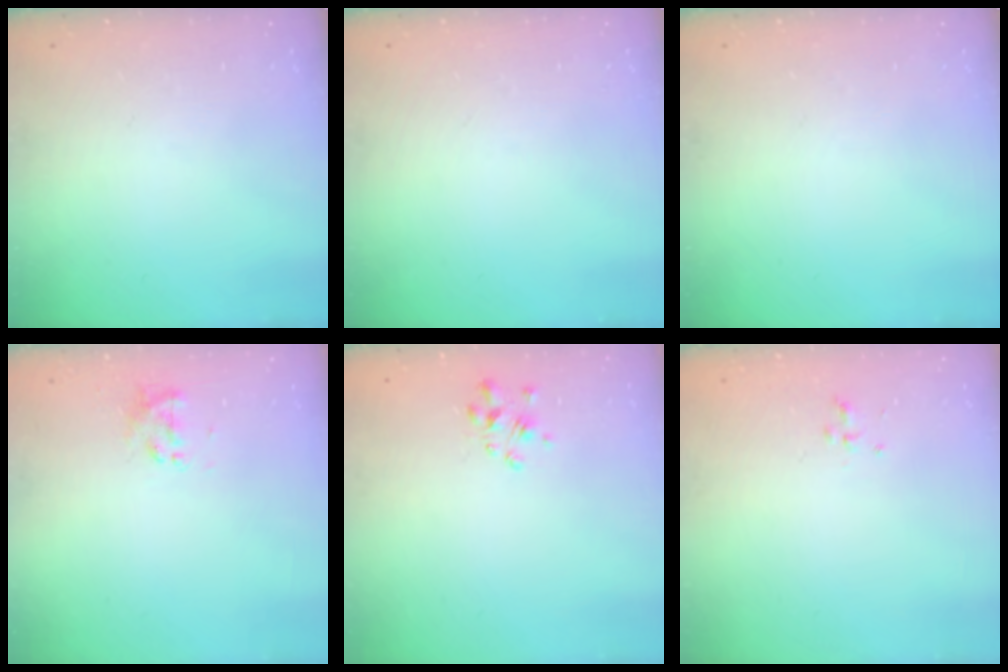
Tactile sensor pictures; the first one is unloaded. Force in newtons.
{"total": 0.0}
{"total": 0.0}
{"total": 2.3, "press": 2.2, "slide": 0.7}
{"total": 2.7, "press": 2.4, "slide": 1.1}
{"total": 2.0, "press": 1.8, "slide": 0.9}